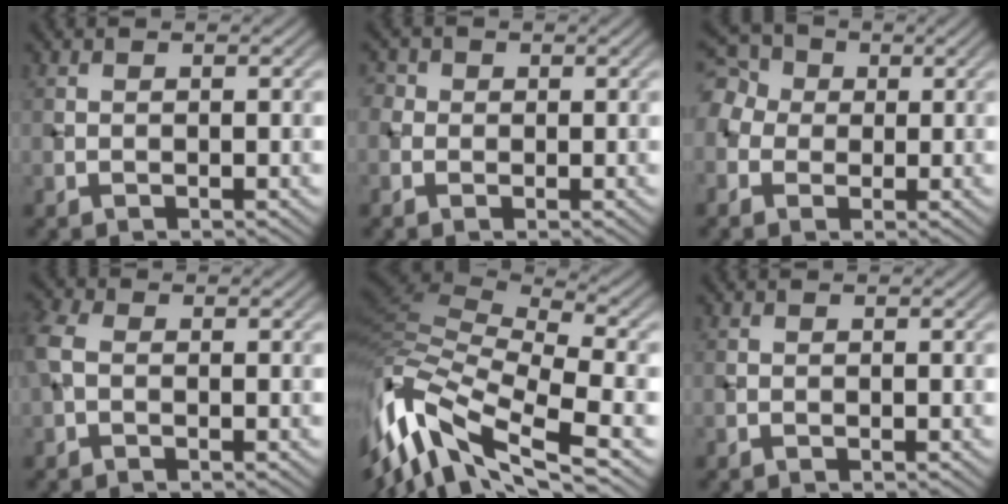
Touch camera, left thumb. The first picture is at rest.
{"total": 2.0, "force": [0.2, 1.9, 0.7], "torque": [-0.019, 0.005, -0.004]}
{"total": 6.4, "force": [0.7, 5.6, 3.0], "torque": [-0.100, 0.017, -0.009]}
{"total": 3.4, "force": [-0.2, 2.3, 2.5], "torque": [-0.082, 0.007, -0.017]}
{"total": 15.5, "force": [-5.7, 5.5, 13.3], "torque": [-0.327, -0.005, -0.096]}
{"total": 0.0}